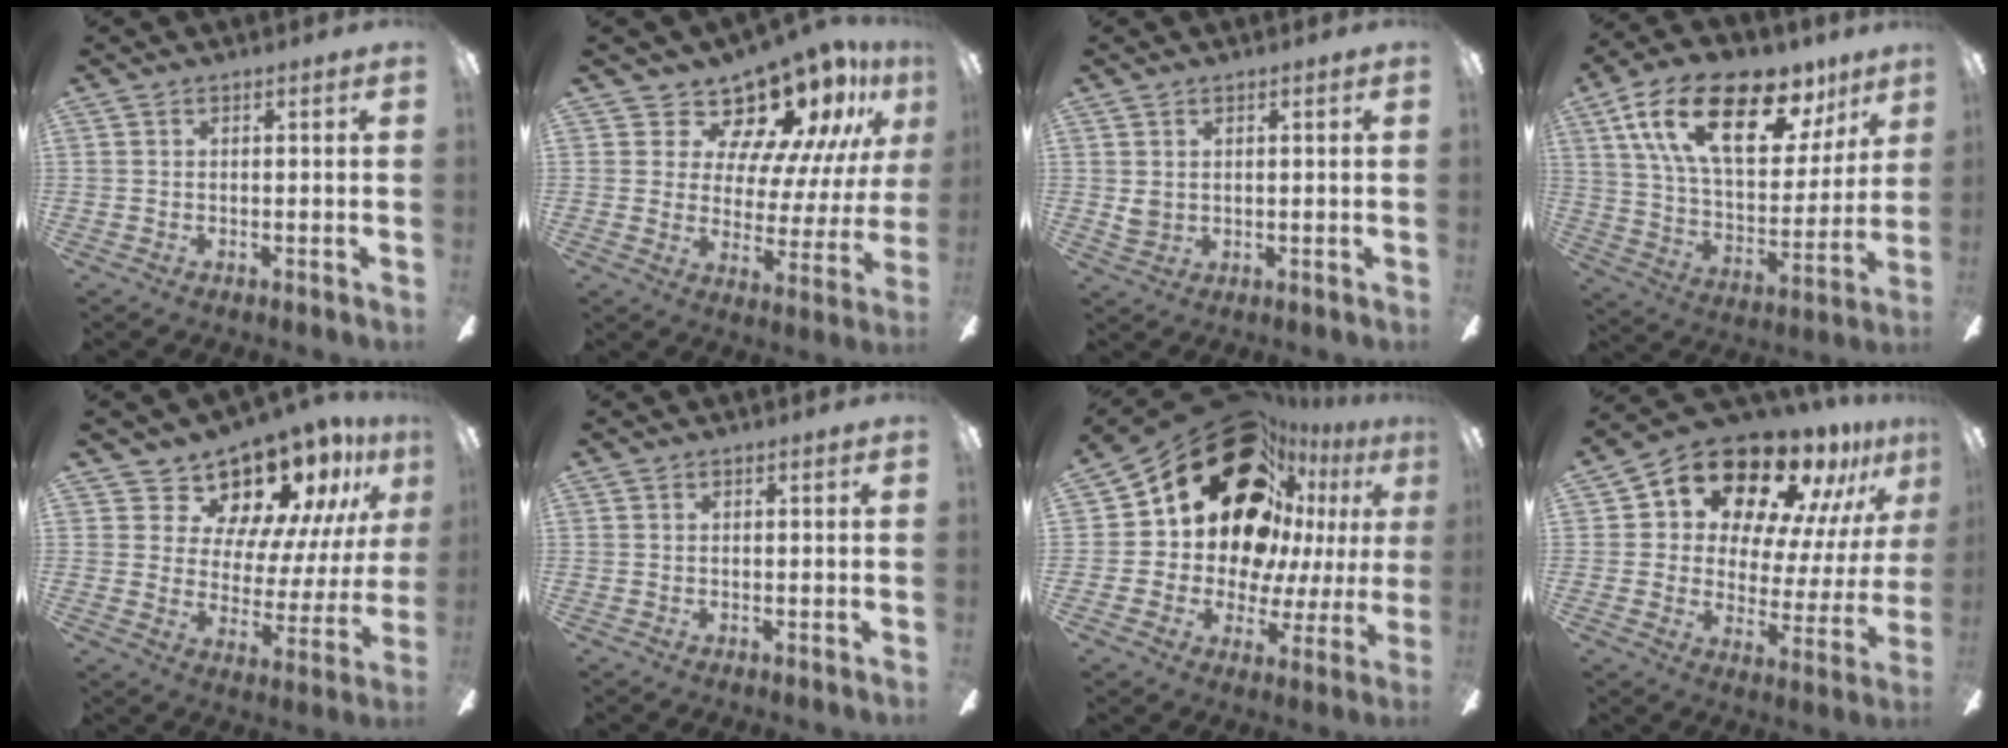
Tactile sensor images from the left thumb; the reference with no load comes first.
{"total": 13.3, "force": [10.7, 5.9, 5.3], "torque": [-0.094, -0.096, 0.179]}
{"total": 2.5, "force": [1.0, 2.0, 1.1], "torque": [-0.015, 0.001, 0.018]}
{"total": 25.4, "force": [13.6, 12.1, 17.7], "torque": [-0.303, -0.056, 0.231]}
{"total": 13.7, "force": [11.4, 6.2, 4.5], "torque": [-0.086, -0.099, 0.195]}
{"total": 0.0}
{"total": 26.7, "force": [13.8, 16.9, 15.5], "torque": [-0.258, -0.100, 0.272]}
{"total": 16.9, "force": [12.9, 8.1, 7.2], "torque": [-0.128, -0.101, 0.220]}